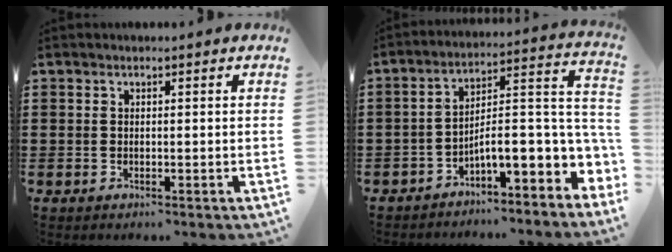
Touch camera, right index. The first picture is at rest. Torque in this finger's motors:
{"motor_torque": [0.89, -0.32, 0.34, 0.15]}